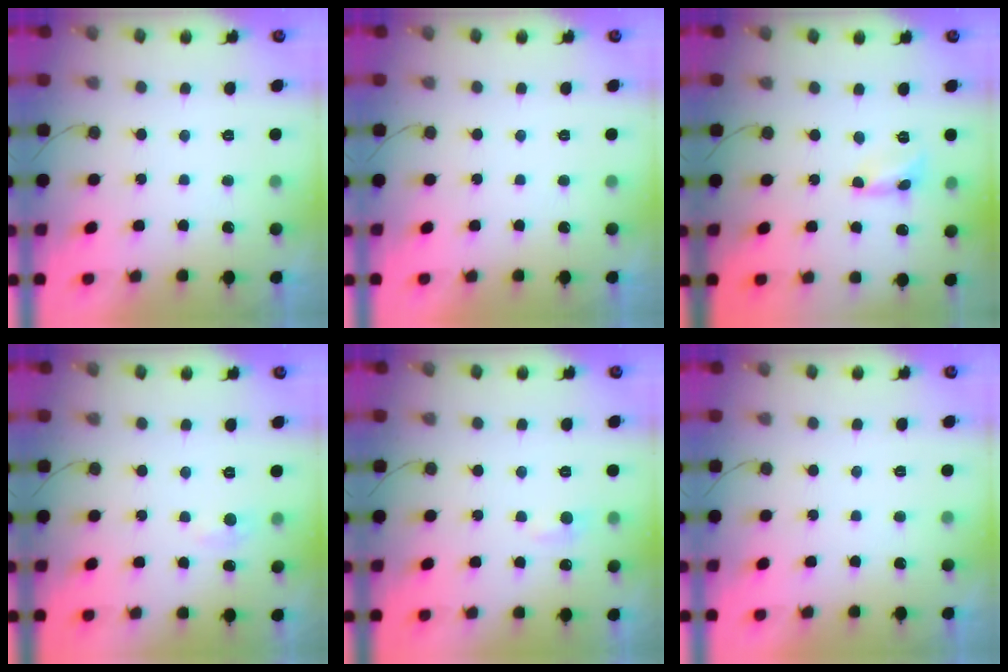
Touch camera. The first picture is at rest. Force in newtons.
{"total": 0.0}
{"total": 2.4, "press": 2.4, "slide": 0.2}
{"total": 3.7, "press": 3.6, "slide": 0.6}
{"total": 4.9, "press": 4.9, "slide": 0.6}
{"total": 0.0}